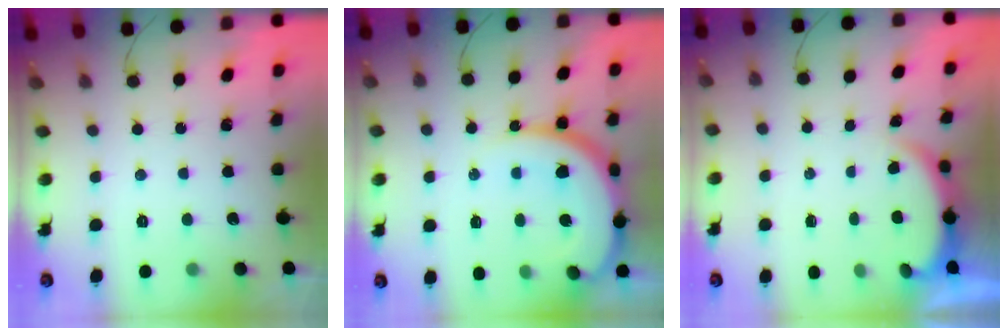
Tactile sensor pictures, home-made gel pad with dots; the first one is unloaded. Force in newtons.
{"total": 15.3, "press": 15.2, "slide": 1.2}
{"total": 2.8, "press": 2.7, "slide": 0.6}